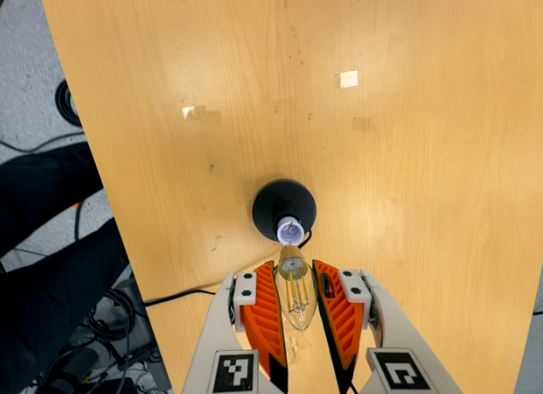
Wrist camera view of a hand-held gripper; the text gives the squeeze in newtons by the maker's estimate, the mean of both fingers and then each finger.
{"total": 11.9, "left": 12.3, "right": 11.5}